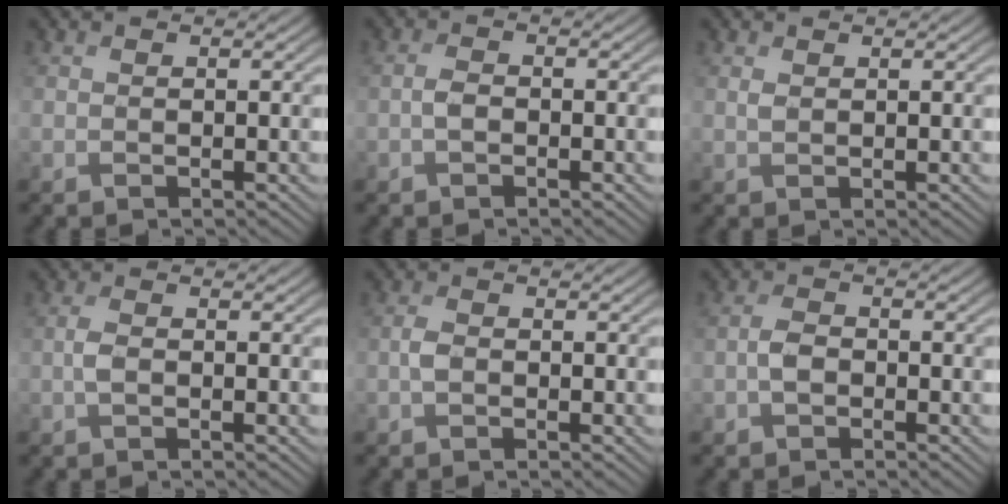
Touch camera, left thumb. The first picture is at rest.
{"total": 0.9, "force": [-0.1, 0.4, 0.8], "torque": [-0.015, 0.009, -0.008]}
{"total": 1.1, "force": [1.0, 0.1, 0.4], "torque": [-0.012, 0.007, 0.021]}
{"total": 1.1, "force": [0.1, 0.2, 1.0], "torque": [-0.023, 0.008, -0.004]}
{"total": 1.1, "force": [0.0, 0.6, 0.9], "torque": [-0.021, 0.009, -0.006]}
{"total": 1.5, "force": [-0.4, 0.9, 1.1], "torque": [-0.021, 0.010, -0.016]}